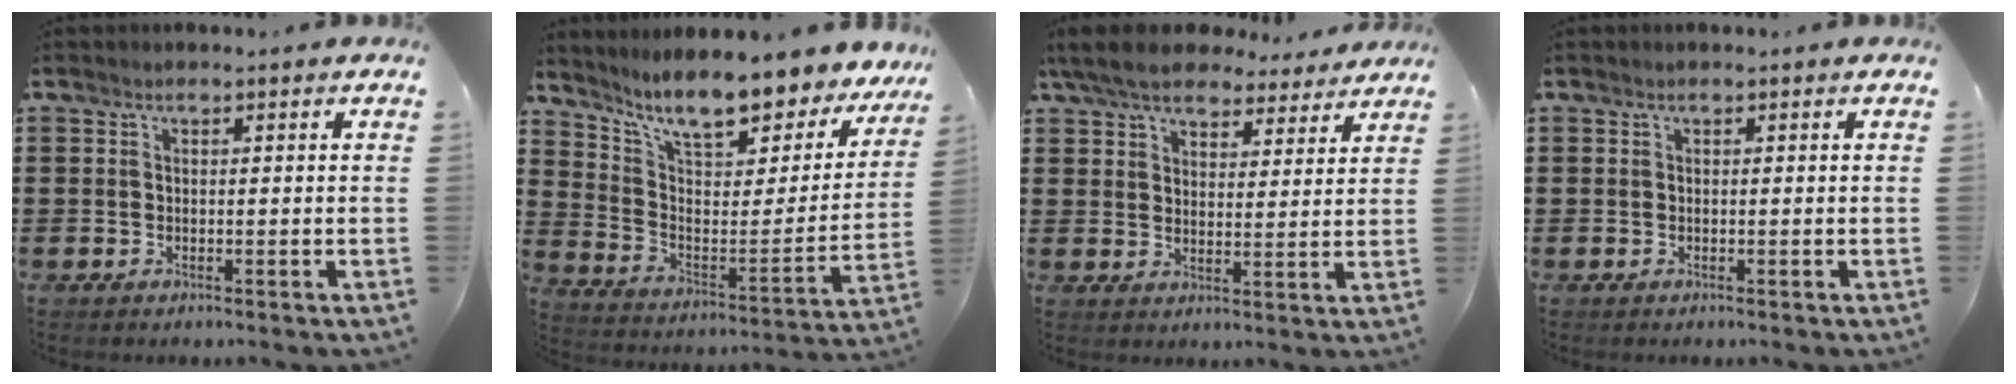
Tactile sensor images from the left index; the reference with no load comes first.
{"total": 10.4, "force": [8.7, 1.7, 5.4], "torque": [-0.125, -0.065, 0.145]}
{"total": 7.2, "force": [6.5, 1.7, 2.7], "torque": [-0.078, -0.019, 0.118]}
{"total": 0.0}